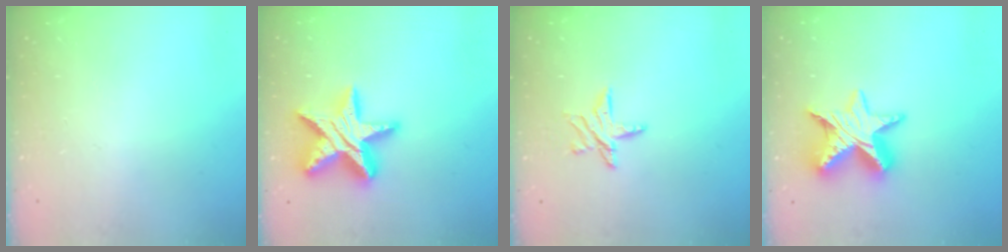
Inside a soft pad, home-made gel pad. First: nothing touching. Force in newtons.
{"total": 19.8, "press": 19.8, "slide": 1.6}
{"total": 8.1, "press": 8.1, "slide": 0.4}
{"total": 12.1, "press": 12.1, "slide": 0.9}